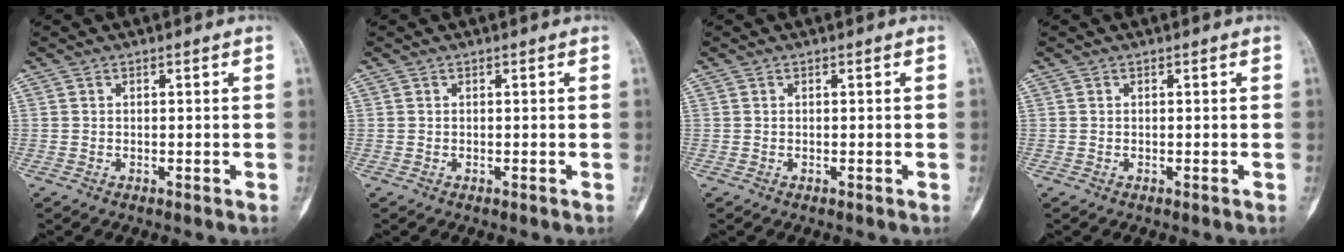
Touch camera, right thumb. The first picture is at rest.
{"total": 0.0}
{"total": 0.0}
{"total": 0.0}